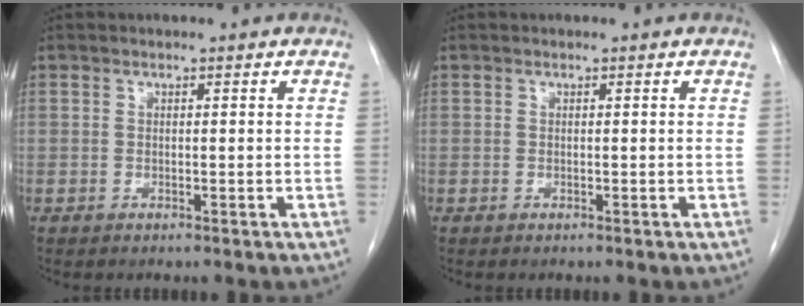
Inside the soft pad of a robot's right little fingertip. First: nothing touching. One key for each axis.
{"total": 0.0}